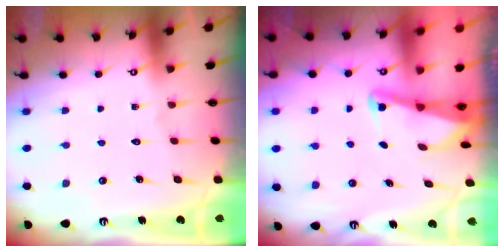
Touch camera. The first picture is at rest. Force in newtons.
{"total": 2.2, "press": 2.2, "slide": 0.3}